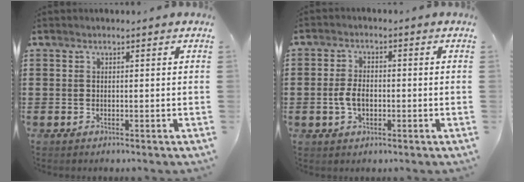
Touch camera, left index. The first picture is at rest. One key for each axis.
{"total": 4.0, "fx": -0.8, "fy": 2.3, "fz": 3.2, "tx": -0.073, "ty": -0.001, "tz": -0.019}